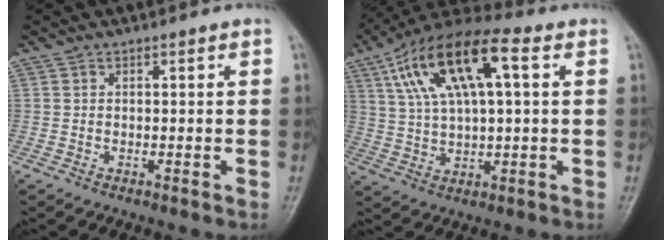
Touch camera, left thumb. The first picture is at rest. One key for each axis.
{"total": 17.4, "fx": 5.9, "fy": 6.9, "fz": 14.9, "tx": -0.267, "ty": 0.020, "tz": 0.099}